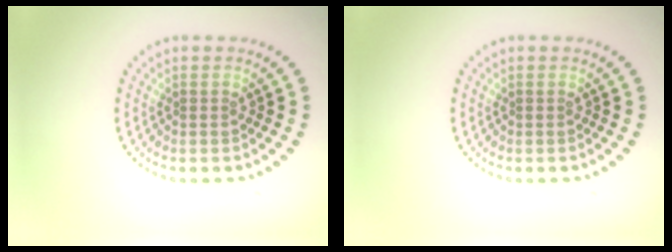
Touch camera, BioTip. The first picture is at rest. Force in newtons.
{"total": 0.0}